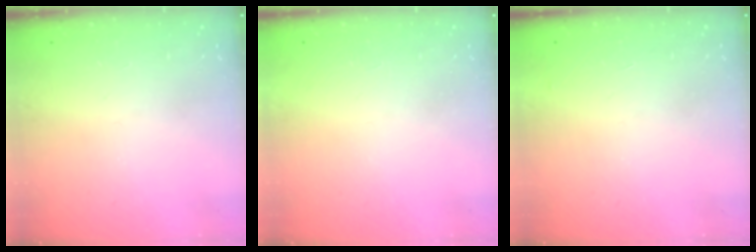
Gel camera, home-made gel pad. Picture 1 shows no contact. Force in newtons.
{"total": 1.5, "press": 1.5, "slide": 0.1}
{"total": 2.9, "press": 2.9, "slide": 0.1}